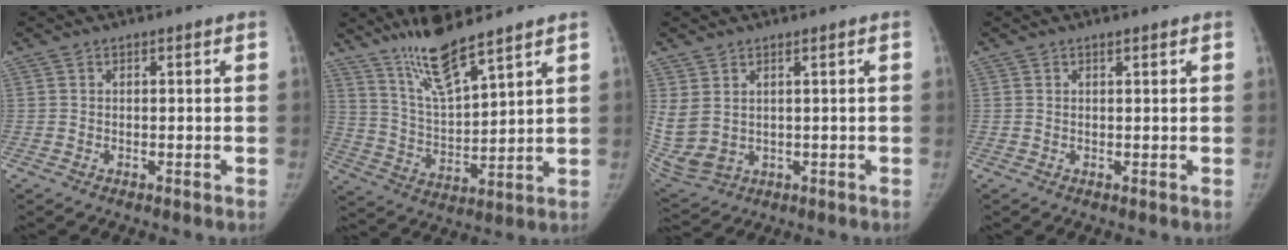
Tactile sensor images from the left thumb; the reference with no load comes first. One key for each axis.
{"total": 12.4, "fx": 9.4, "fy": 2.1, "fz": 7.8, "tx": -0.134, "ty": -0.057, "tz": 0.185}
{"total": 9.0, "fx": 1.9, "fy": 5.9, "fz": 6.5, "tx": -0.147, "ty": -0.011, "tz": 0.059}
{"total": 0.8, "fx": 0.6, "fy": 0.1, "fz": 0.5, "tx": -0.003, "ty": -0.001, "tz": 0.009}